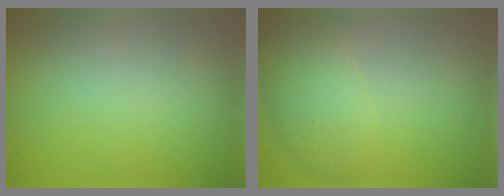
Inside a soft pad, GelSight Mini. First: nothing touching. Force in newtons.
{"total": 3.0, "press": 3.0, "slide": 0.3}